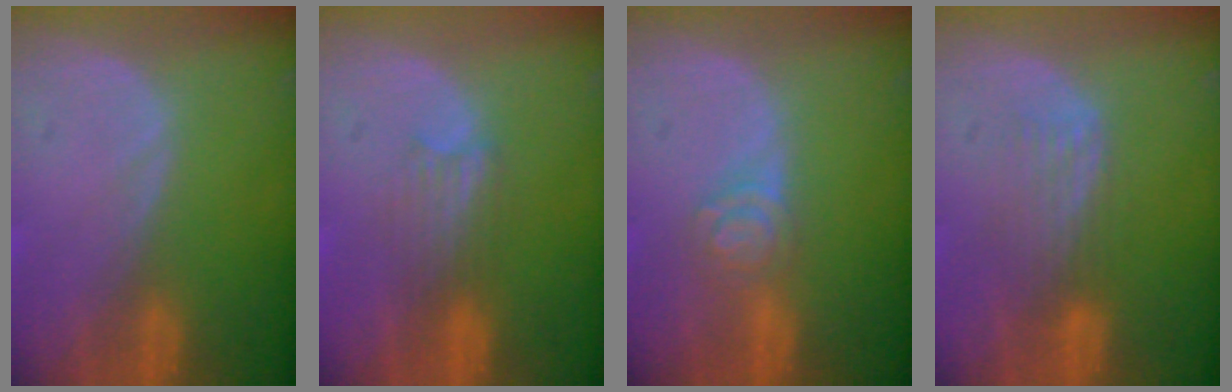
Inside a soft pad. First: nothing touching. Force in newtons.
{"total": 3.3, "press": 3.0, "slide": 1.3}
{"total": 4.3, "press": 3.9, "slide": 1.9}
{"total": 4.4, "press": 3.7, "slide": 2.4}